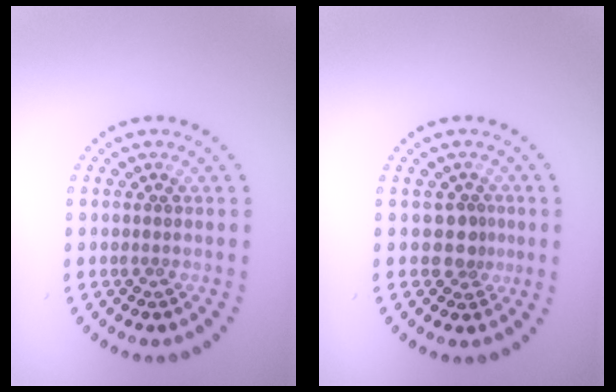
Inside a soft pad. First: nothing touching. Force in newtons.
{"total": 1.9, "press": 1.5, "slide": 1.2}